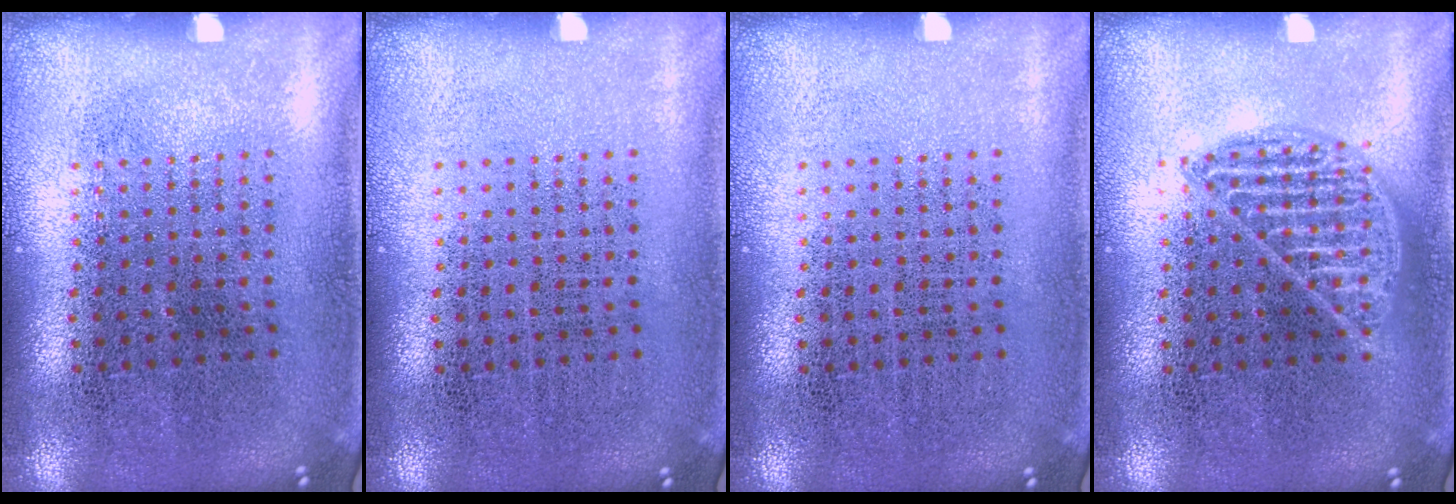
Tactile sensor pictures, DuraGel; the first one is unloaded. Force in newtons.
{"total": 0.0}
{"total": 0.0}
{"total": 1.0, "press": 1.0, "slide": 0.1}